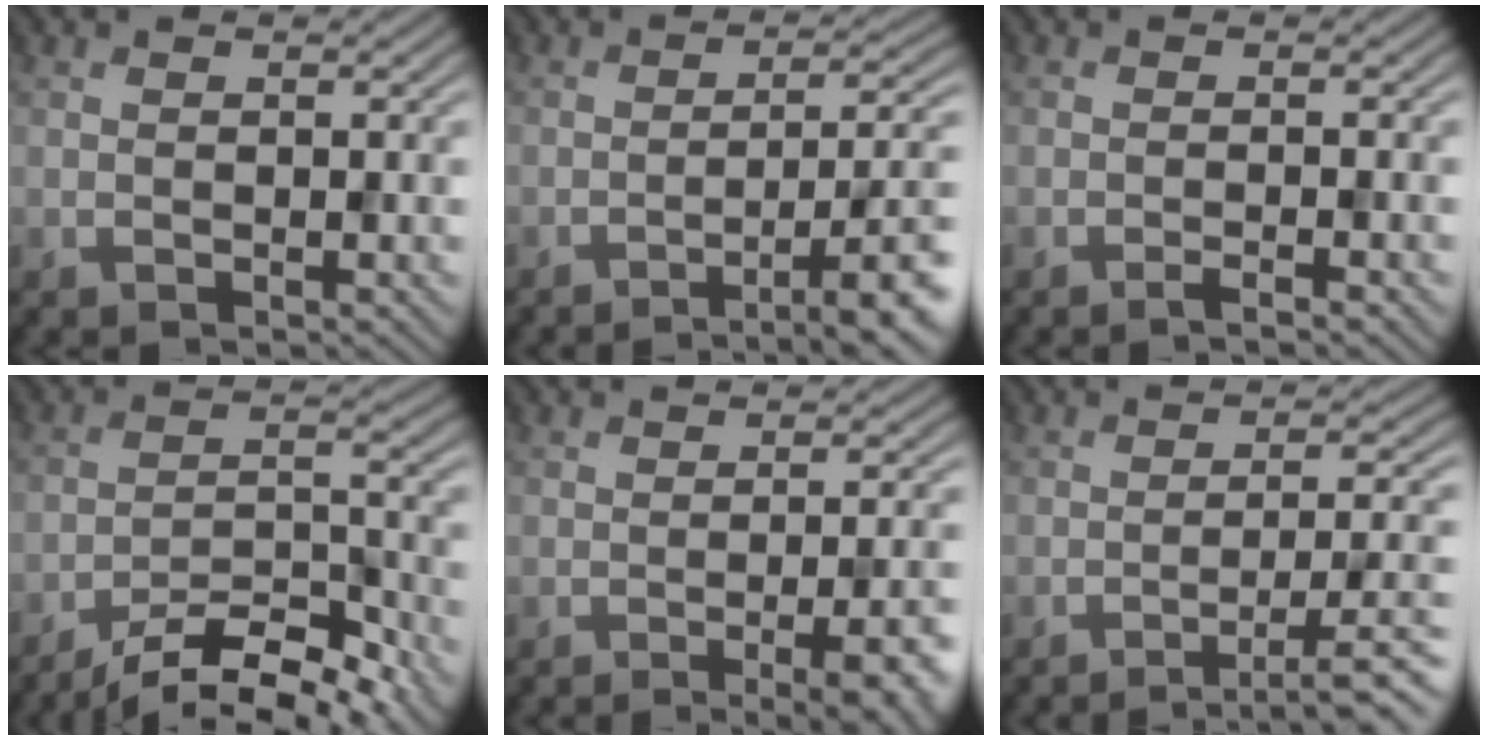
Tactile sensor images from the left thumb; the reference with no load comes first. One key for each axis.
{"total": 8.4, "fx": -4.6, "fy": 1.5, "fz": 6.9, "tx": -0.104, "ty": 0.008, "tz": -0.071}
{"total": 1.6, "fx": -1.0, "fy": 0.1, "fz": 1.2, "tx": -0.015, "ty": 0.005, "tz": -0.026}
{"total": 11.5, "fx": -9.4, "fy": 2.5, "fz": 6.0, "tx": -0.106, "ty": -0.009, "tz": -0.148}
{"total": 7.8, "fx": -3.3, "fy": 2.2, "fz": 6.8, "tx": -0.080, "ty": 0.004, "tz": -0.037}
{"total": 7.4, "fx": -4.5, "fy": 1.2, "fz": 5.8, "tx": -0.092, "ty": 0.008, "tz": -0.067}